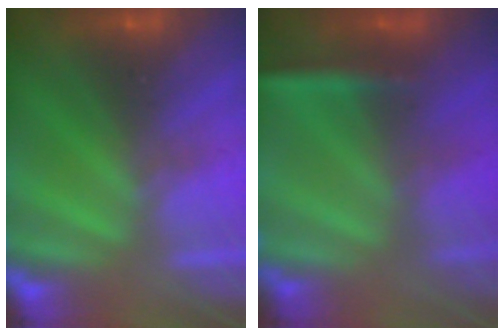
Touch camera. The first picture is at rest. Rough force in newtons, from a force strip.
{"total": 3.0}